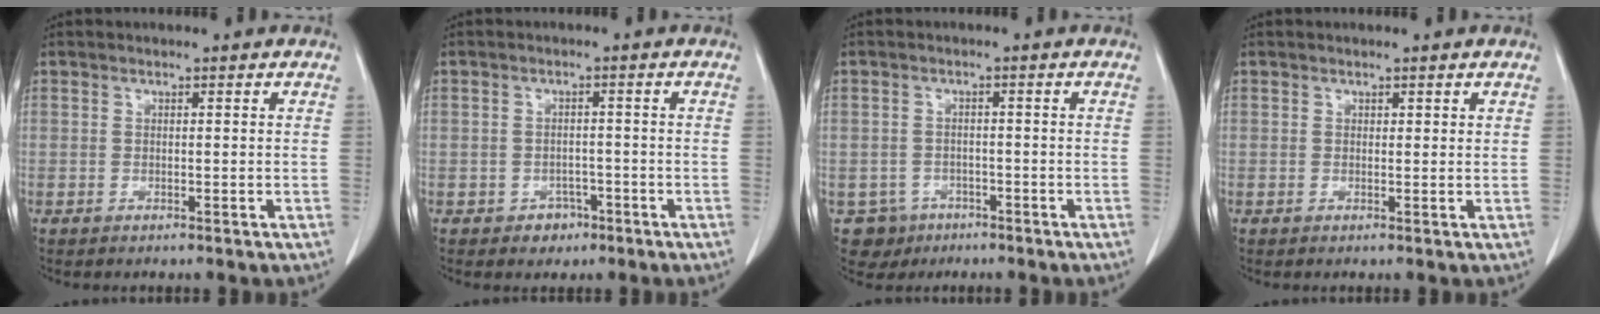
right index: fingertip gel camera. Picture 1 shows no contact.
{"total": 2.9, "force": [-1.6, 2.4, 0.6], "torque": [0.000, 0.011, -0.018]}
{"total": 4.6, "force": [-2.4, 3.9, -0.1], "torque": [0.004, 0.010, -0.034]}
{"total": 0.5, "force": [0.4, 0.3, 0.1], "torque": [0.004, -0.002, 0.003]}